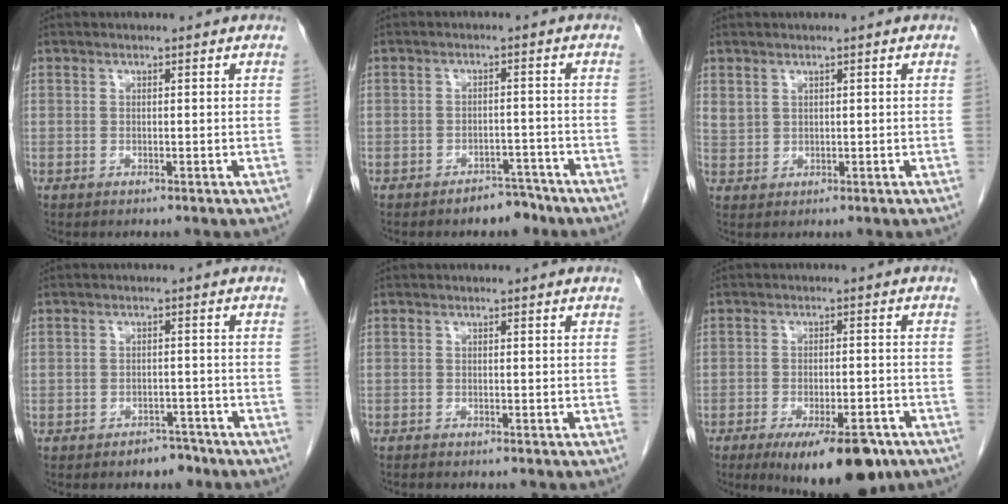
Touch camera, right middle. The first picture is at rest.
{"total": 3.6, "force": [-3.0, 1.7, 1.1], "torque": [-0.014, 0.007, -0.040]}
{"total": 1.9, "force": [1.3, 1.3, 0.6], "torque": [-0.010, 0.003, 0.031]}
{"total": 2.8, "force": [-2.2, 1.5, 0.9], "torque": [-0.011, 0.005, -0.026]}
{"total": 0.6, "force": [-0.6, 0.0, 0.1], "torque": [-0.008, -0.002, -0.013]}
{"total": 12.5, "force": [-8.4, 3.5, 8.5], "torque": [-0.106, -0.011, -0.123]}